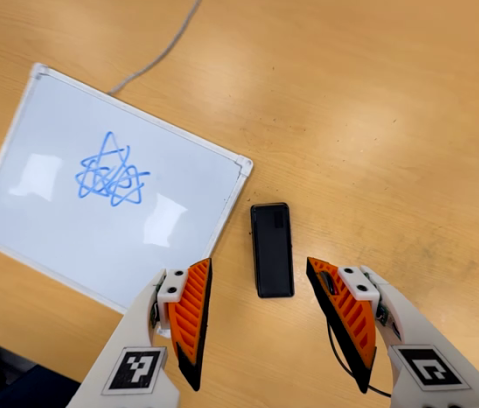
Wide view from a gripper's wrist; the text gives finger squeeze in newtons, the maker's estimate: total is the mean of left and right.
{"total": 0.0}